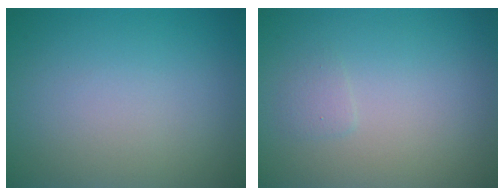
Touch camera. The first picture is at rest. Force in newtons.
{"total": 0.7, "press": 0.7, "slide": 0.1}